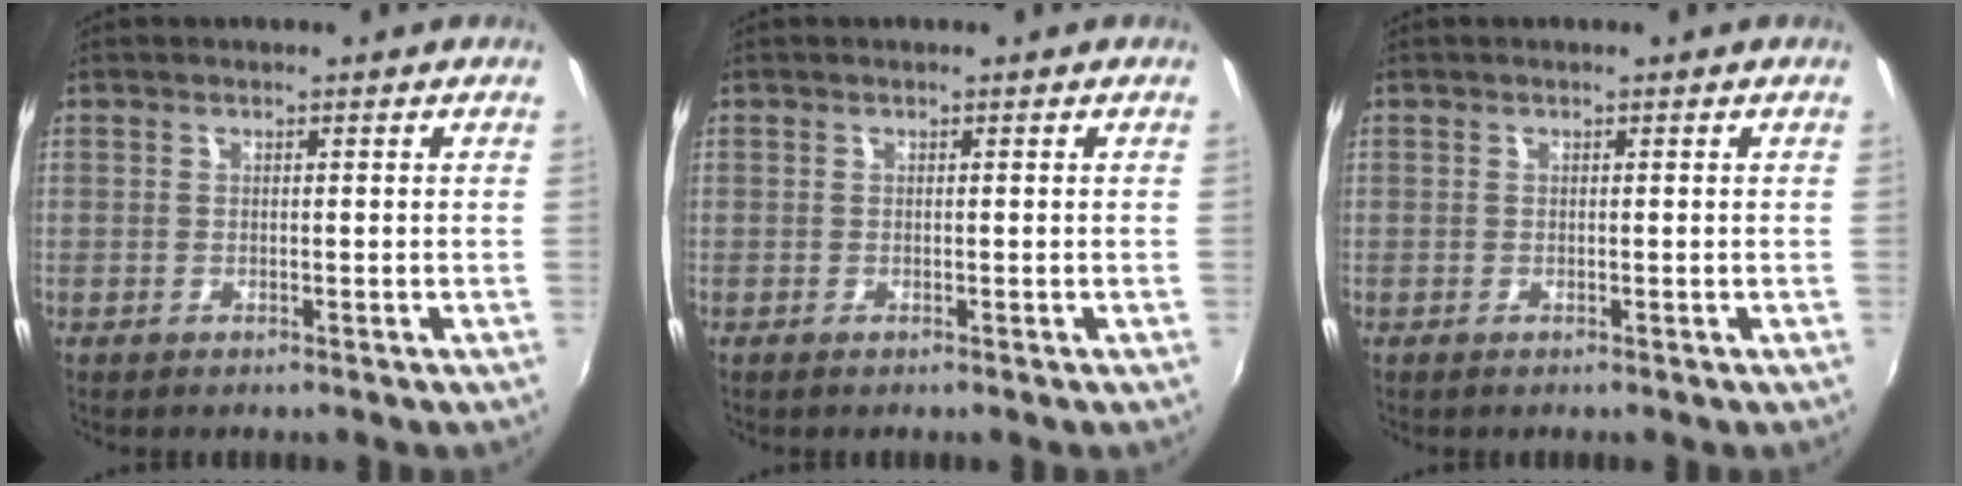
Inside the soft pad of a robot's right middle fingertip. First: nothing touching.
{"total": 0.0}
{"total": 0.0}